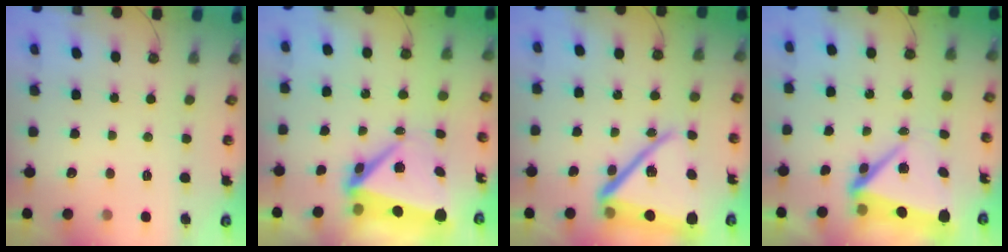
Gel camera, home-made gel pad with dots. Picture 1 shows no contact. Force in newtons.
{"total": 8.3, "press": 8.2, "slide": 1.2}
{"total": 20.8, "press": 20.6, "slide": 2.7}
{"total": 7.2, "press": 6.9, "slide": 1.8}